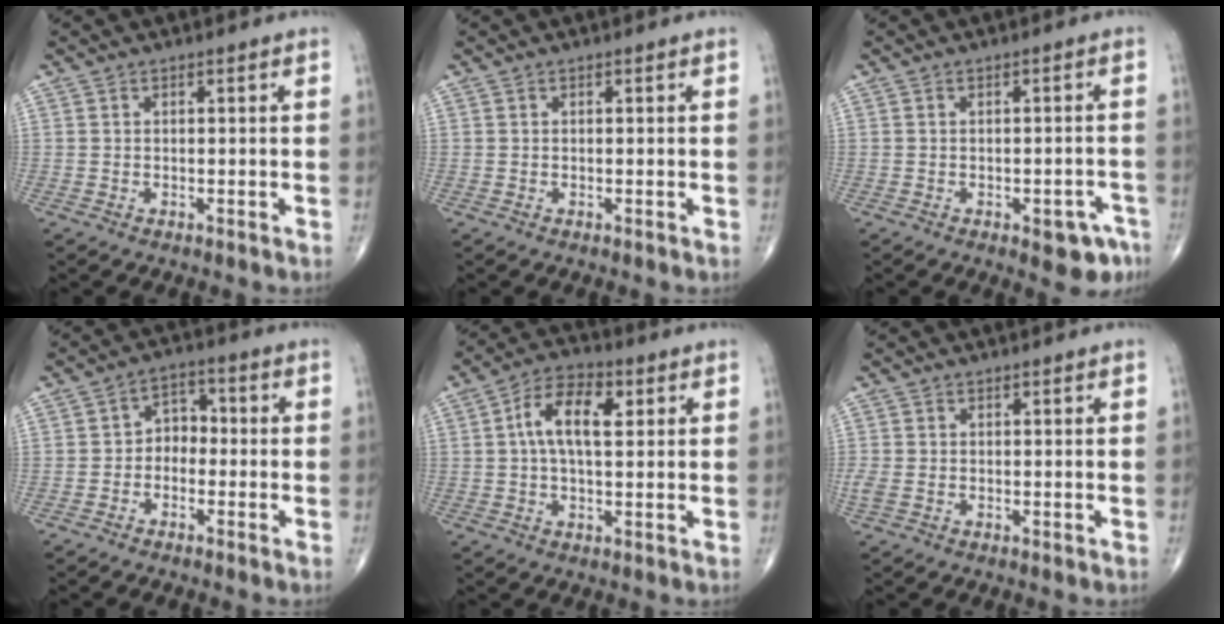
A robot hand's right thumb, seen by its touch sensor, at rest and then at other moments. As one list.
[{"total": 0.0}, {"total": 5.8, "force": [-3.2, 2.7, 4.1], "torque": [-0.029, 0.017, -0.032]}, {"total": 4.5, "force": [-1.2, 3.5, 2.6], "torque": [-0.016, 0.028, -0.037]}, {"total": 9.8, "force": [2.2, 5.0, 8.1], "torque": [-0.140, 0.020, 0.031]}, {"total": 2.2, "force": [-0.3, 1.6, 1.6], "torque": [-0.052, -0.003, -0.007]}]